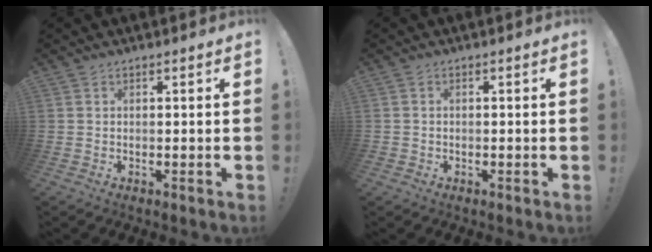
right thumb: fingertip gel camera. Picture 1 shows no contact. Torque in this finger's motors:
{"motor_torque": [0.10, 0.05, 0.19, -0.27, 0.01]}